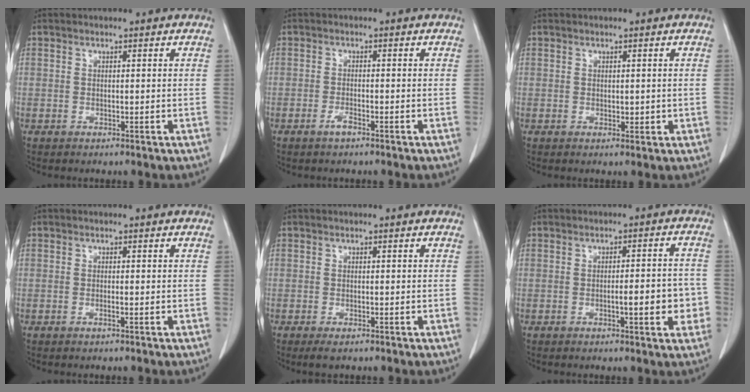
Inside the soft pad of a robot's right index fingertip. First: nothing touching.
{"total": 1.6, "force": [-1.1, 0.3, 1.2], "torque": [-0.023, 0.000, -0.022]}
{"total": 1.4, "force": [0.0, 0.8, 1.1], "torque": [-0.012, -0.002, 0.002]}
{"total": 0.6, "force": [-0.3, 0.0, 0.5], "torque": [-0.011, 0.000, -0.005]}
{"total": 1.8, "force": [-1.2, 0.5, 1.3], "torque": [-0.020, -0.004, -0.017]}
{"total": 5.0, "force": [-1.3, 1.3, 4.7], "torque": [-0.058, 0.005, -0.014]}